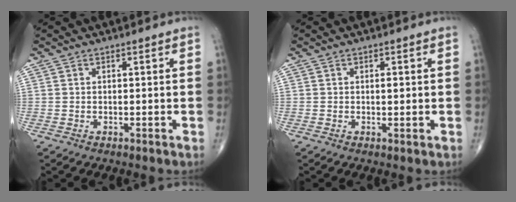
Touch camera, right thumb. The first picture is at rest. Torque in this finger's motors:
{"motor_torque": [2.62, 2.38, 0.13, 0.04, -0.02]}